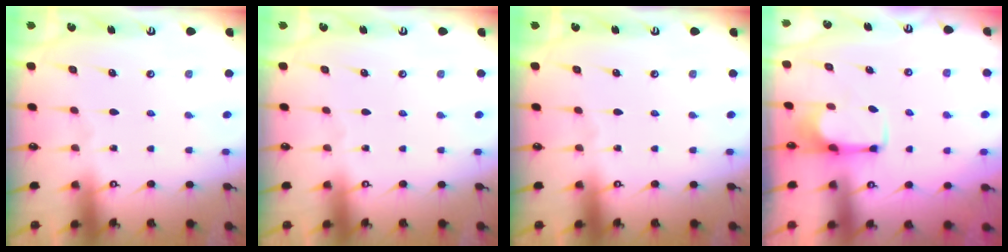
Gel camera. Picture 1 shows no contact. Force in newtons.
{"total": 0.0}
{"total": 0.0}
{"total": 2.7, "press": 2.5, "slide": 0.9}